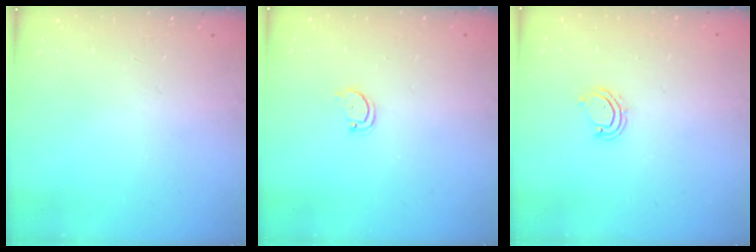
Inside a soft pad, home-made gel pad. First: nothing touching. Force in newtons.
{"total": 2.9, "press": 2.9, "slide": 0.4}
{"total": 5.0, "press": 5.0, "slide": 0.3}